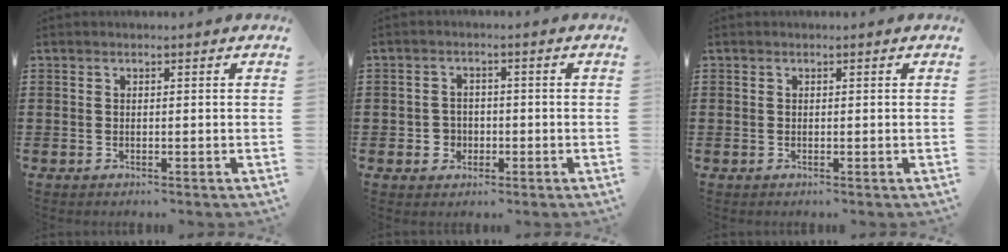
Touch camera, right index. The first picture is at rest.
{"total": 2.7, "force": [-1.0, 2.4, 0.8], "torque": [-0.022, 0.004, -0.023]}
{"total": 0.0}